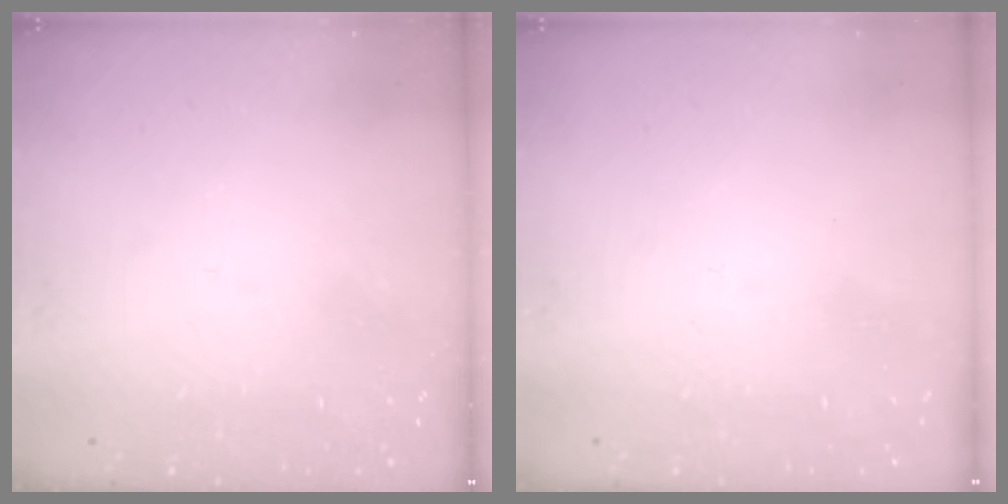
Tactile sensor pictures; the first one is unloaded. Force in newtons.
{"total": 1.7, "press": 1.7, "slide": 0.2}